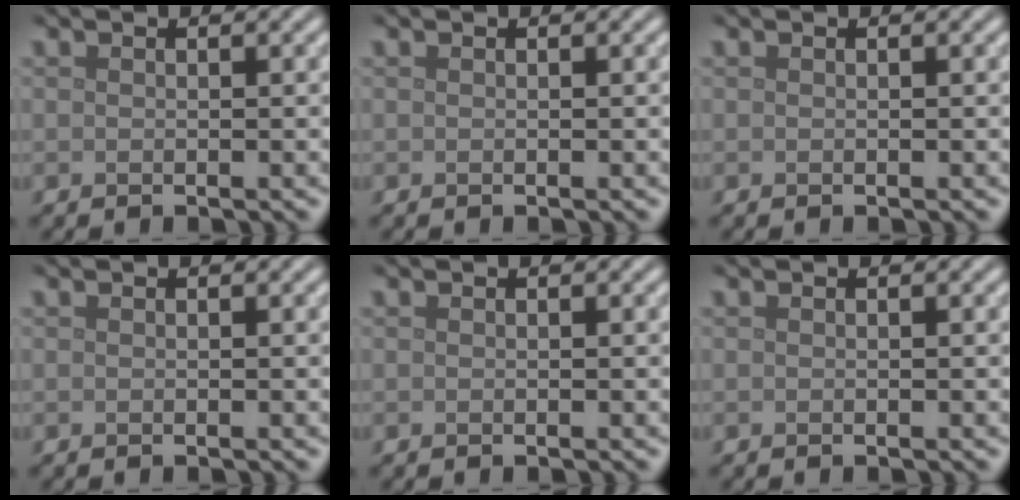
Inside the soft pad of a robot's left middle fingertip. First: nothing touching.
{"total": 0.0}
{"total": 0.0}
{"total": 0.0}
{"total": 0.0}
{"total": 0.0}